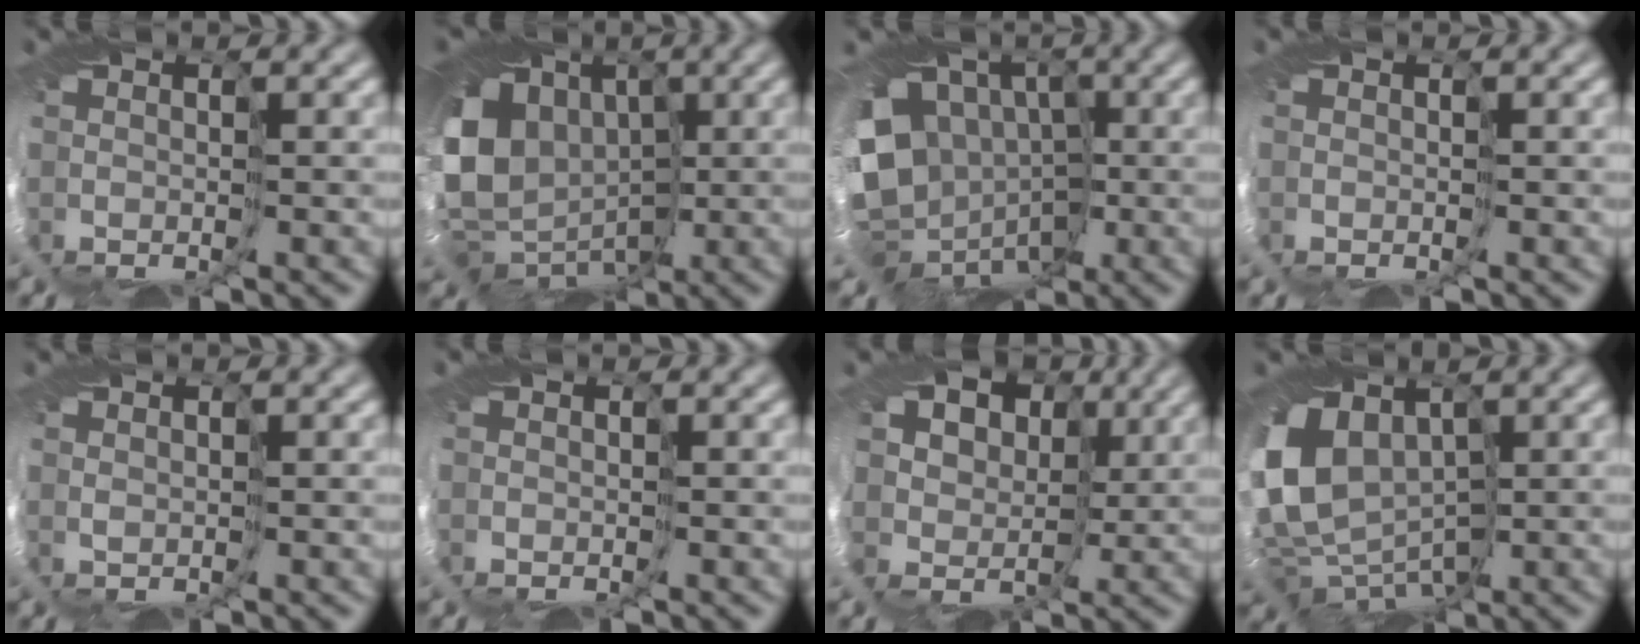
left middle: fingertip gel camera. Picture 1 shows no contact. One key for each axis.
{"total": 14.1, "fx": 0.4, "fy": 11.6, "fz": 8.0, "tx": -0.162, "ty": -0.010, "tz": 0.011}
{"total": 11.8, "fx": -1.4, "fy": 10.1, "fz": 6.0, "tx": -0.123, "ty": -0.016, "tz": -0.016}
{"total": 1.2, "fx": -0.2, "fy": 1.2, "fz": 0.2, "tx": 0.000, "ty": -0.007, "tz": 0.002}
{"total": 0.6, "fx": 0.1, "fy": 0.6, "fz": 0.0, "tx": 0.001, "ty": 0.000, "tz": 0.007}
{"total": 2.3, "fx": -0.3, "fy": 2.2, "fz": 0.7, "tx": -0.006, "ty": -0.012, "tz": 0.008}
{"total": 13.6, "fx": 6.6, "fy": 10.2, "fz": 6.0, "tx": -0.121, "ty": 0.042, "tz": 0.117}
{"total": 10.6, "fx": 0.6, "fy": 8.4, "fz": 6.5, "tx": -0.161, "ty": -0.018, "tz": 0.023}